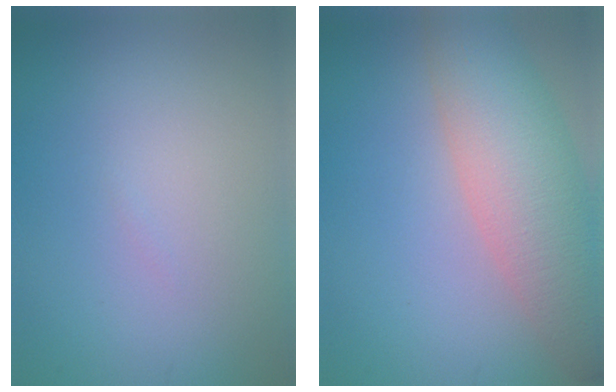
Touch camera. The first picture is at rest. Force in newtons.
{"total": 8.8, "press": 8.8, "slide": 0.8}